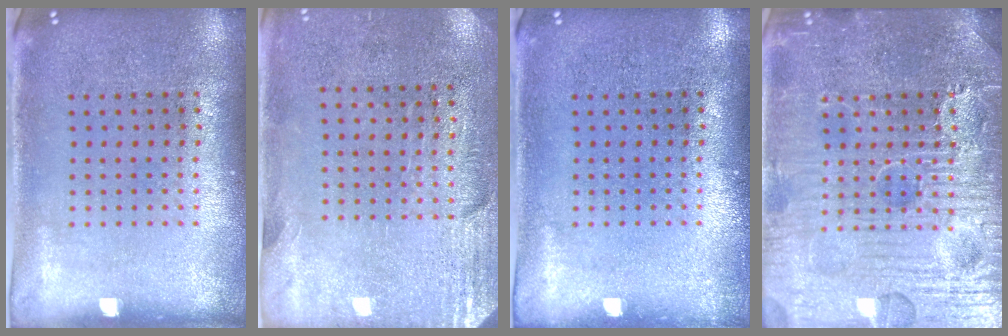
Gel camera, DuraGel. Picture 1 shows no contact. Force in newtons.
{"total": 2.8, "press": 2.4, "slide": 1.4}
{"total": 0.6, "press": 0.6, "slide": 0.1}
{"total": 7.8, "press": 7.8, "slide": 0.8}